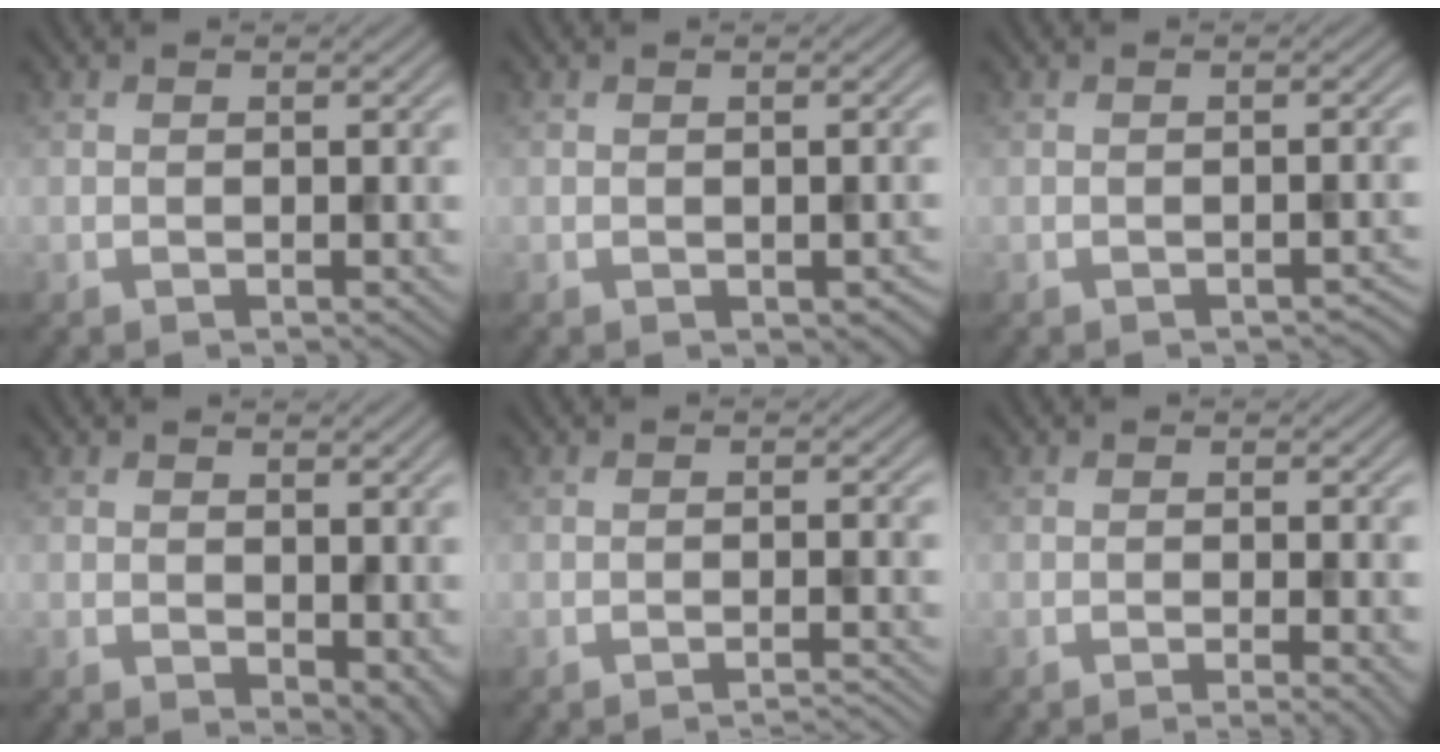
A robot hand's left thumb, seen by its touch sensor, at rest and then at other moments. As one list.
[{"total": 1.1, "force": [-0.3, 0.6, 0.9], "torque": [-0.010, -0.007, 0.000]}, {"total": 1.1, "force": [-0.9, 0.3, 0.6], "torque": [-0.006, -0.001, -0.010]}, {"total": 3.6, "force": [-0.1, 2.3, 2.8], "torque": [-0.040, -0.015, 0.004]}, {"total": 2.2, "force": [-1.8, 0.3, 1.2], "torque": [-0.007, 0.004, -0.036]}, {"total": 2.1, "force": [-0.8, 0.3, 1.9], "torque": [-0.025, -0.002, -0.019]}]